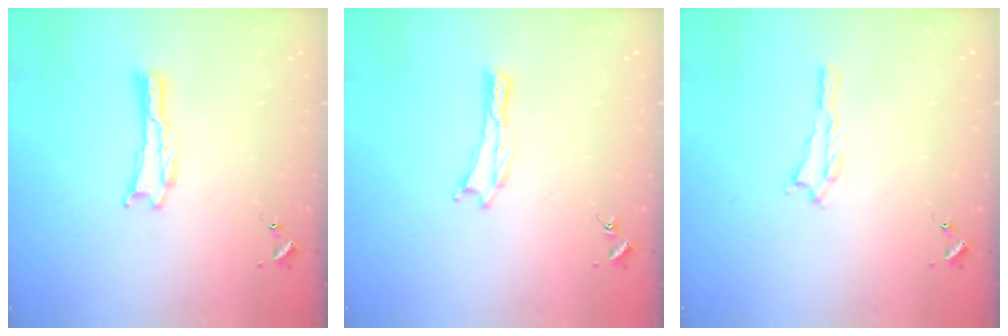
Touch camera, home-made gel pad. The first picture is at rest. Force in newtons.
{"total": 0.0}
{"total": 0.6, "press": 0.6, "slide": 0.2}